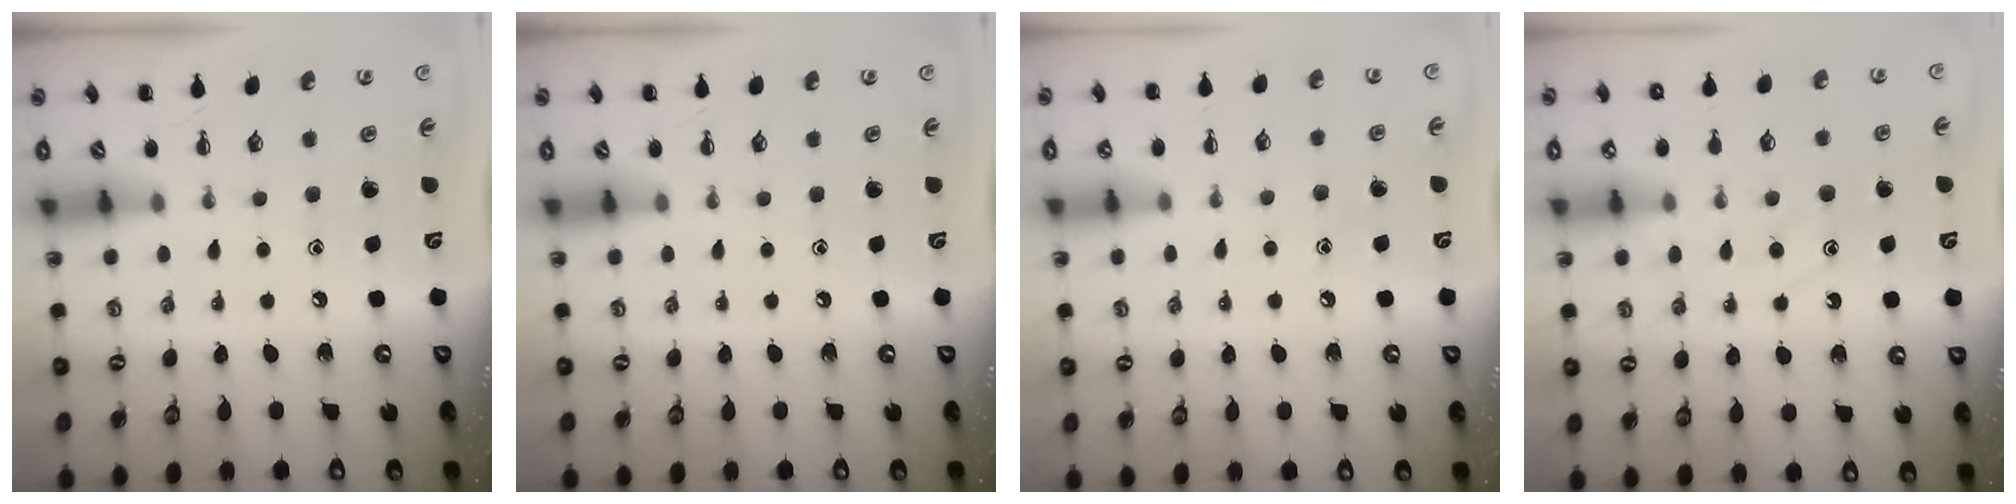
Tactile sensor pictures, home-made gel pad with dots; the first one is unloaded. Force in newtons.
{"total": 0.0}
{"total": 6.7, "press": 6.5, "slide": 1.9}
{"total": 11.5, "press": 11.5, "slide": 0.6}